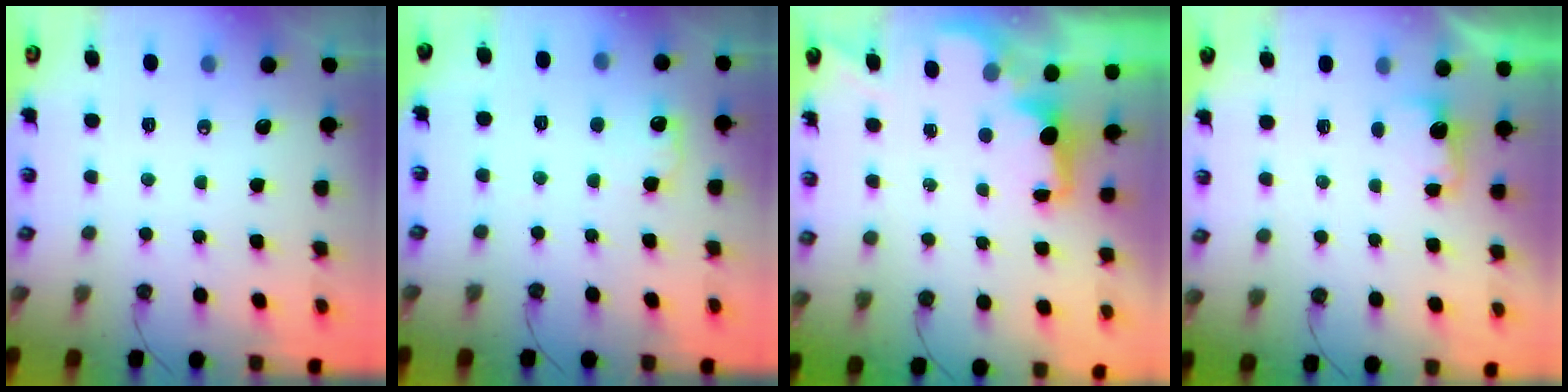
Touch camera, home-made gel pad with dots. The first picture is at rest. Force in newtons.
{"total": 6.7, "press": 6.7, "slide": 0.4}
{"total": 1.6, "press": 1.4, "slide": 0.7}
{"total": 2.7, "press": 2.5, "slide": 0.9}